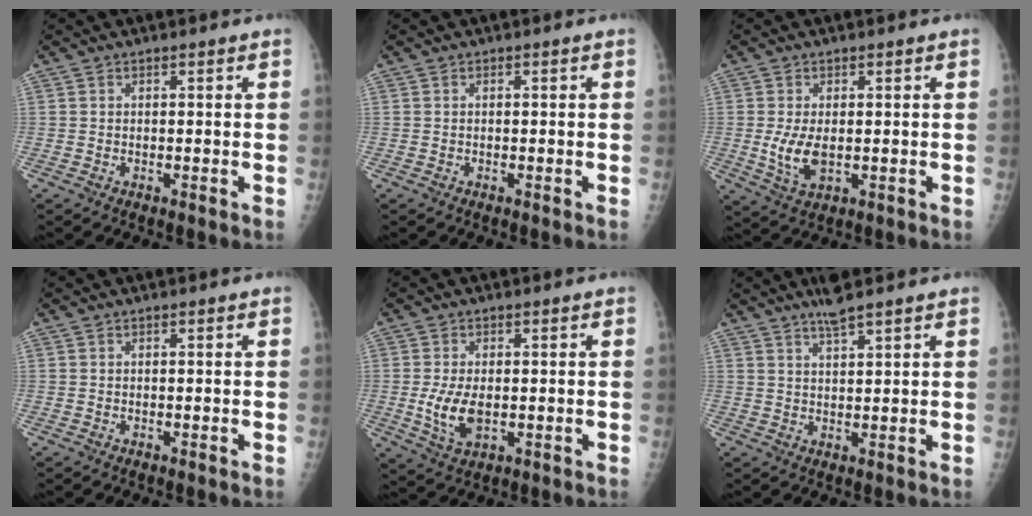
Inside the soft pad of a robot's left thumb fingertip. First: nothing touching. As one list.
[{"total": 0.0}, {"total": 5.6, "force": [-0.1, 2.8, 4.8], "torque": [-0.093, -0.015, 0.007]}, {"total": 0.0}, {"total": 6.3, "force": [-0.6, 3.3, 5.3], "torque": [-0.102, -0.014, -0.003]}, {"total": 4.3, "force": [3.4, 0.3, 2.6], "torque": [-0.043, -0.011, 0.064]}]